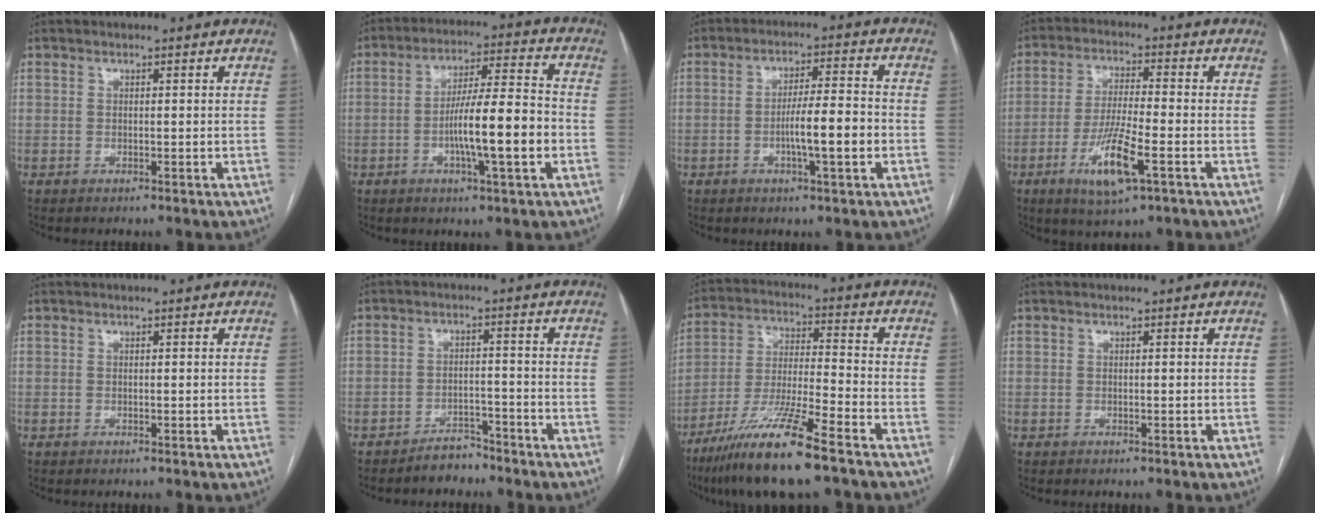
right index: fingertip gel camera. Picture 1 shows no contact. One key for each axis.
{"total": 11.9, "fx": -3.0, "fy": 0.8, "fz": 11.5, "tx": -0.197, "ty": 0.008, "tz": -0.049}
{"total": 7.5, "fx": -2.0, "fy": 0.5, "fz": 7.3, "tx": -0.125, "ty": 0.008, "tz": -0.031}
{"total": 9.7, "fx": -4.1, "fy": 1.2, "fz": 8.7, "tx": -0.171, "ty": -0.015, "tz": -0.072}
{"total": 0.0}
{"total": 3.7, "fx": -3.4, "fy": 1.5, "fz": 0.5, "tx": -0.007, "ty": 0.004, "tz": -0.053}
{"total": 14.2, "fx": -9.6, "fy": 0.2, "fz": 10.4, "tx": -0.208, "ty": -0.034, "tz": -0.177}
{"total": 0.0}